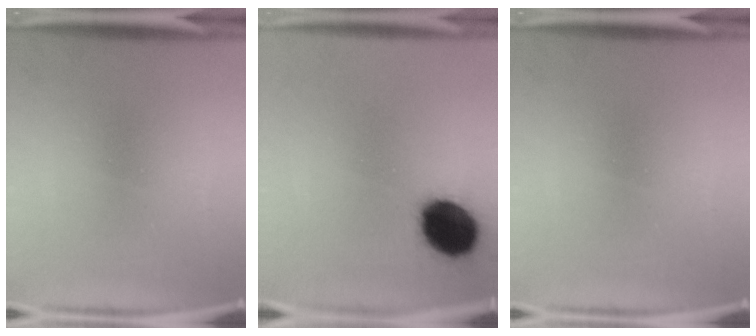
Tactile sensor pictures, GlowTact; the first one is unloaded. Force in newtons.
{"total": 13.9}
{"total": 0.0}